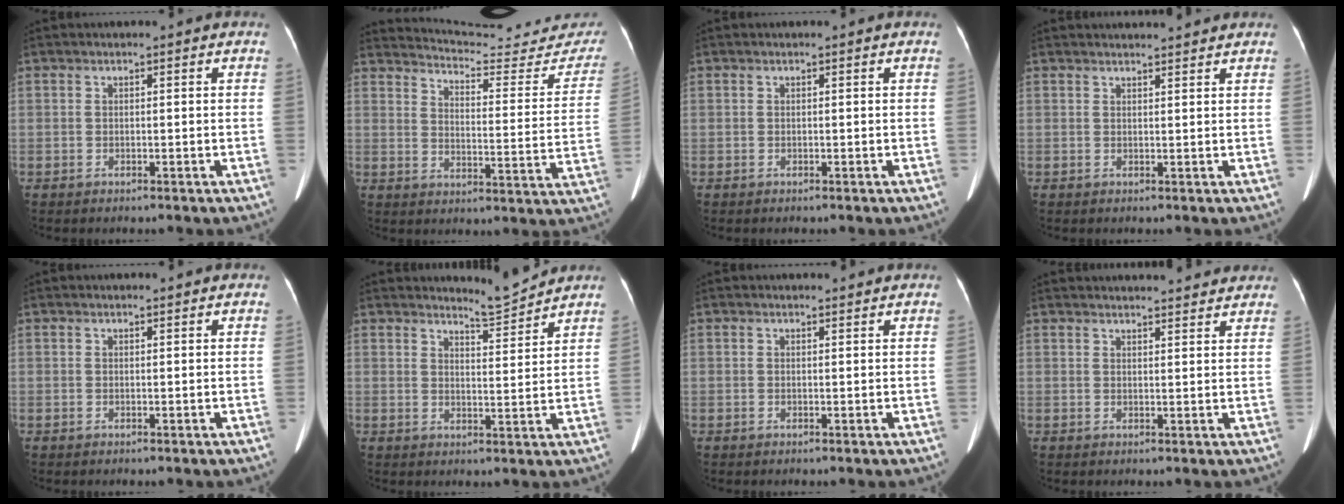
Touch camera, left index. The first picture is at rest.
{"total": 22.7, "force": [22.0, 2.7, 4.8], "torque": [-0.056, -0.097, 0.263]}
{"total": 0.0}
{"total": 5.5, "force": [5.3, 0.3, 1.4], "torque": [-0.013, 0.010, 0.059]}
{"total": 1.1, "force": [1.0, 0.1, 0.4], "torque": [-0.007, -0.001, 0.013]}
{"total": 3.8, "force": [3.7, -0.9, -0.4], "torque": [-0.003, -0.031, 0.061]}
{"total": 1.4, "force": [1.3, 0.0, 0.2], "torque": [-0.004, -0.009, 0.017]}
{"total": 13.9, "force": [13.1, 2.3, 3.9], "torque": [-0.035, 0.018, 0.154]}